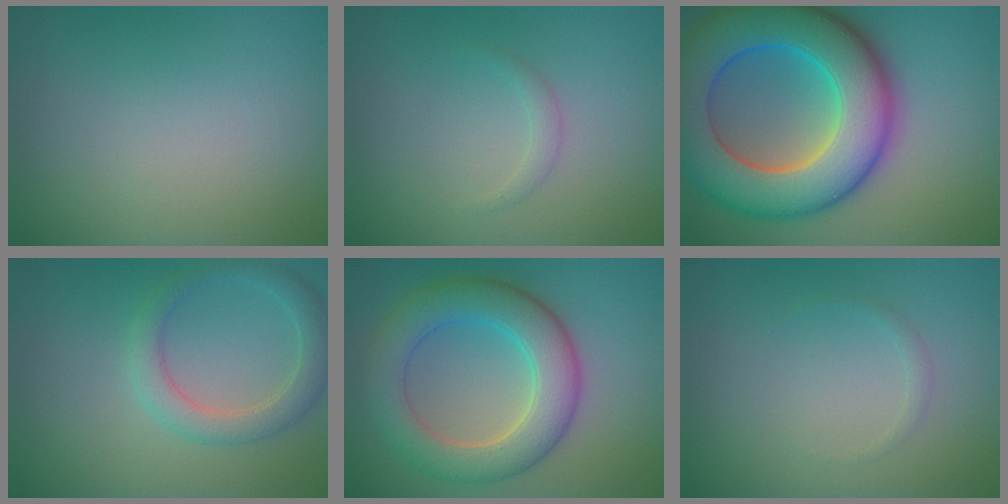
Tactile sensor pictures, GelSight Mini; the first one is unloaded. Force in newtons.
{"total": 0.8, "press": 0.8, "slide": 0.1}
{"total": 13.5, "press": 13.5, "slide": 0.2}
{"total": 2.8, "press": 2.8, "slide": 0.2}
{"total": 6.8, "press": 6.8, "slide": 0.2}
{"total": 0.6, "press": 0.6, "slide": 0.1}